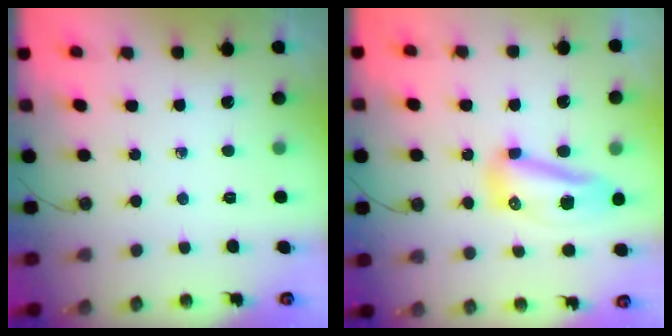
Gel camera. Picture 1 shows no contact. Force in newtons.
{"total": 21.3, "press": 14.3, "slide": 15.7}